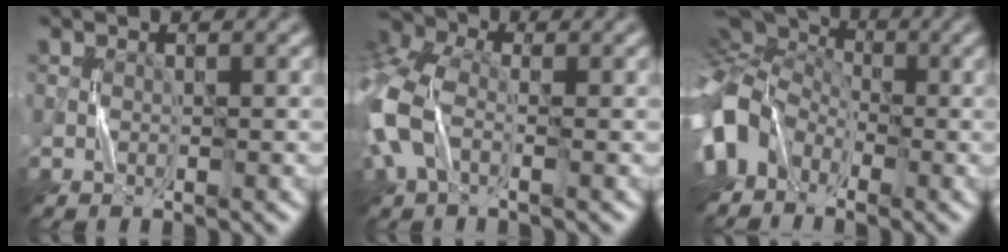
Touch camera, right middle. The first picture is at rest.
{"total": 8.4, "force": [-1.3, 5.4, 6.3], "torque": [-0.193, 0.001, -0.045]}
{"total": 10.4, "force": [-2.4, 7.7, 6.5], "torque": [-0.138, -0.010, -0.046]}